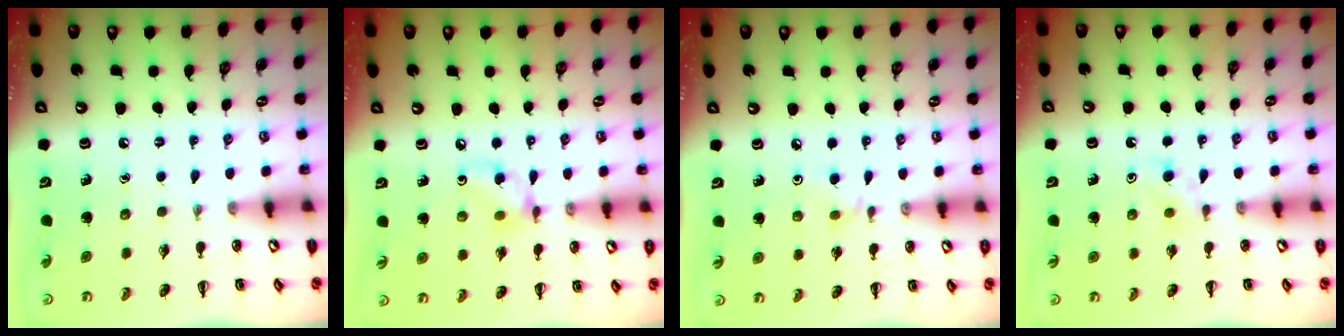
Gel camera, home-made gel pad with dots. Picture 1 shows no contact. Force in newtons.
{"total": 6.2, "press": 6.2, "slide": 0.4}
{"total": 2.9, "press": 2.8, "slide": 0.9}
{"total": 3.6, "press": 3.2, "slide": 1.5}